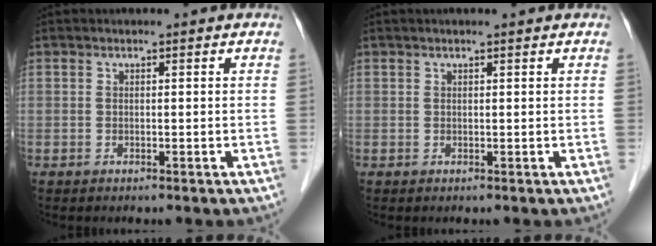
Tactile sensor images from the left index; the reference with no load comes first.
{"total": 1.5, "force": [1.2, -0.1, 0.9], "torque": [-0.010, 0.013, 0.019]}